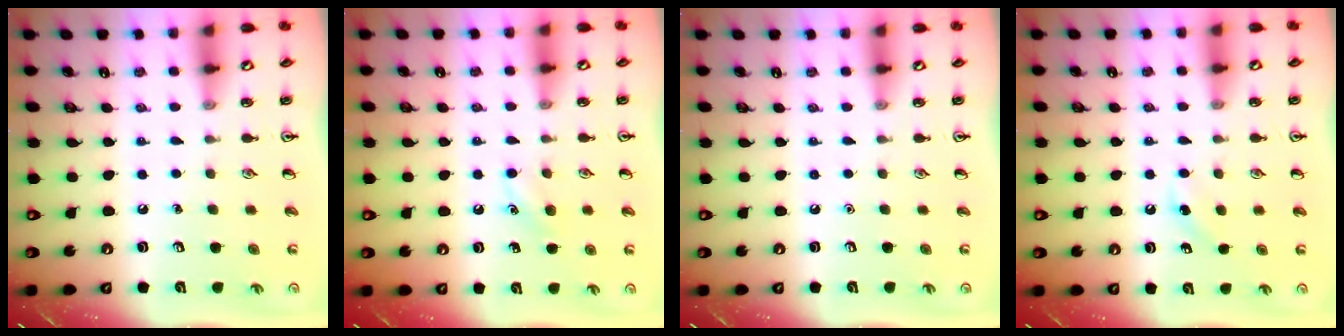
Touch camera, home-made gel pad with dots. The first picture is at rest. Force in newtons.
{"total": 5.8, "press": 5.7, "slide": 1.4}
{"total": 0.0}
{"total": 3.8, "press": 3.5, "slide": 1.4}